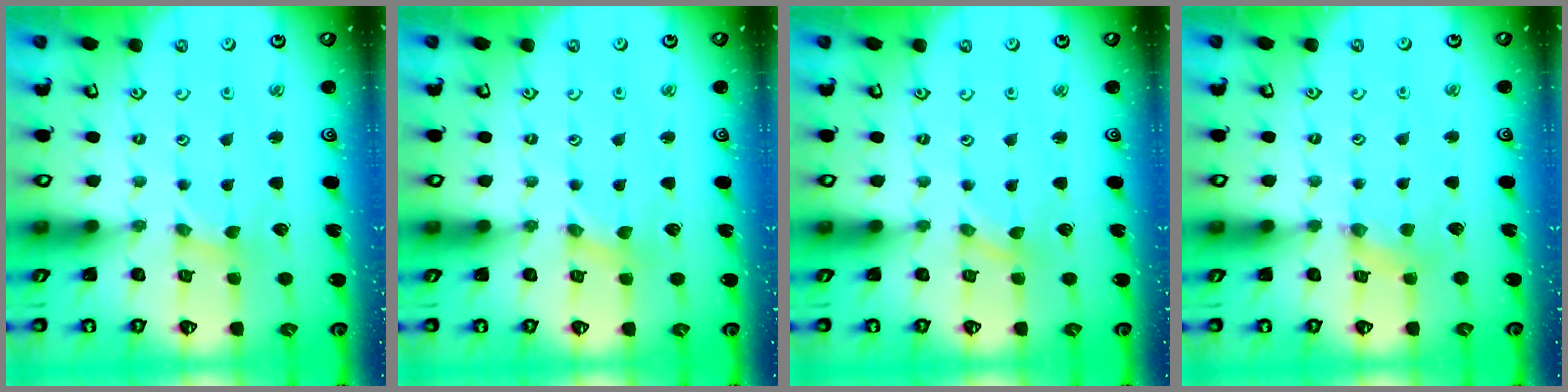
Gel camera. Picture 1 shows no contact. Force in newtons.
{"total": 0.0}
{"total": 0.0}
{"total": 2.3, "press": 2.3, "slide": 0.3}